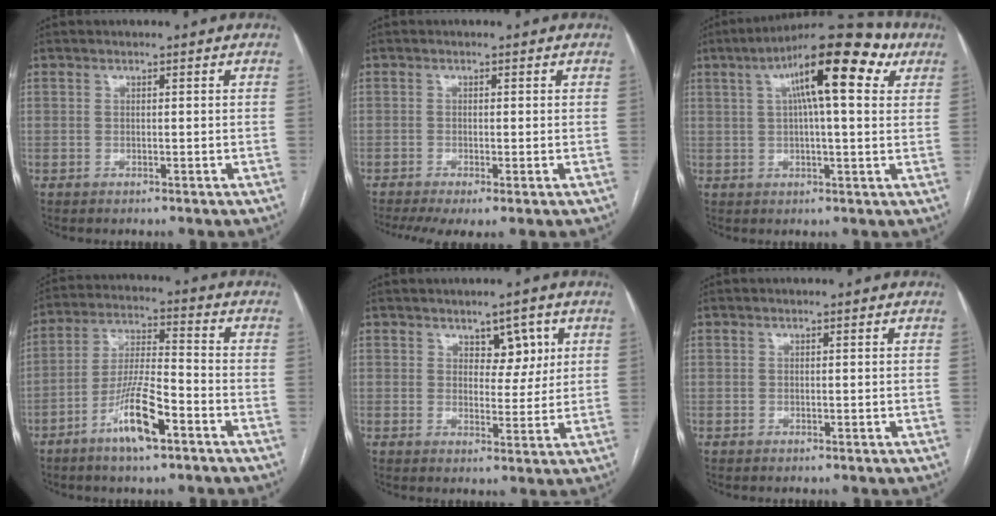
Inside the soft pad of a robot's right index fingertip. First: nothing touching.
{"total": 4.7, "force": [-2.7, 1.2, 3.7], "torque": [-0.063, -0.012, -0.049]}
{"total": 15.0, "force": [6.2, 3.1, 13.4], "torque": [-0.208, 0.043, 0.089]}
{"total": 10.3, "force": [-5.6, 1.6, 8.6], "torque": [-0.170, -0.005, -0.101]}
{"total": 4.6, "force": [2.3, 2.5, 3.1], "torque": [-0.034, 0.004, 0.035]}
{"total": 0.0}